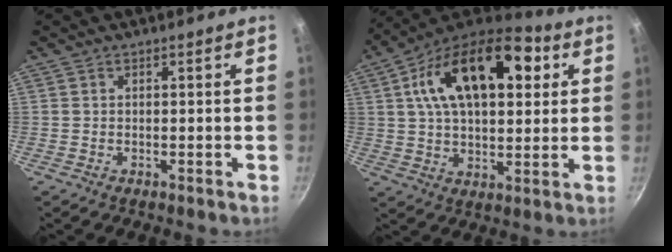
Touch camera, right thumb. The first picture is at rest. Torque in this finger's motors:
{"motor_torque": [1.02, 3.99, 0.64, -0.40, 0.19]}